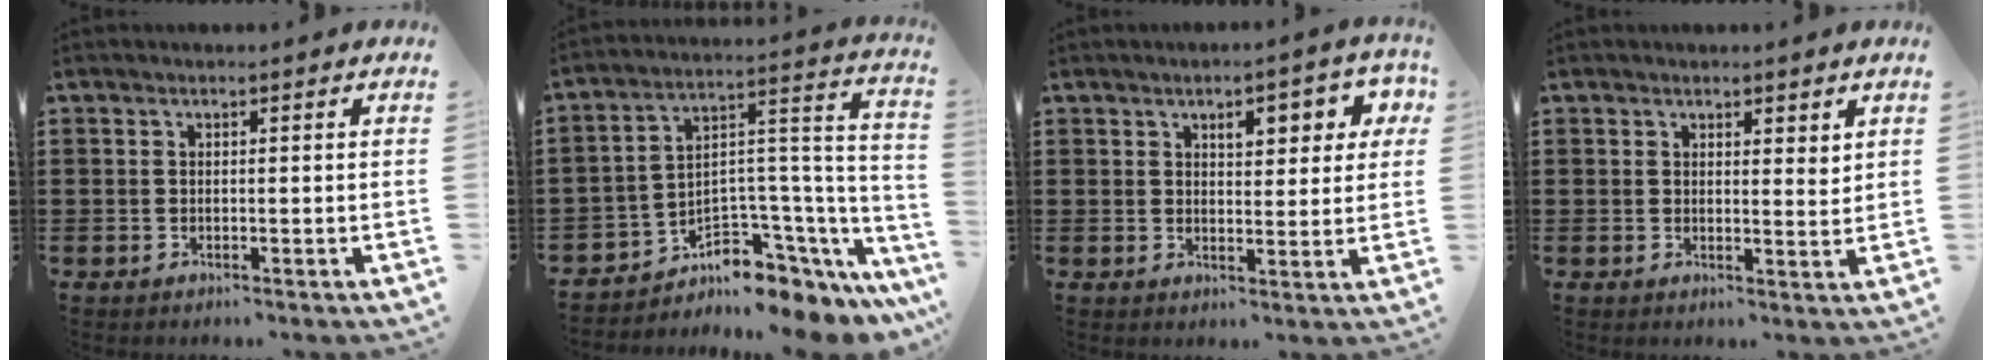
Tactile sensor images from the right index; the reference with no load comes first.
{"total": 3.7, "force": [-2.1, 2.9, 0.7], "torque": [-0.030, -0.024, -0.039]}
{"total": 5.0, "force": [2.4, 2.4, 3.6], "torque": [-0.047, -0.001, 0.031]}
{"total": 2.1, "force": [1.8, 0.9, 0.7], "torque": [-0.009, 0.003, 0.033]}